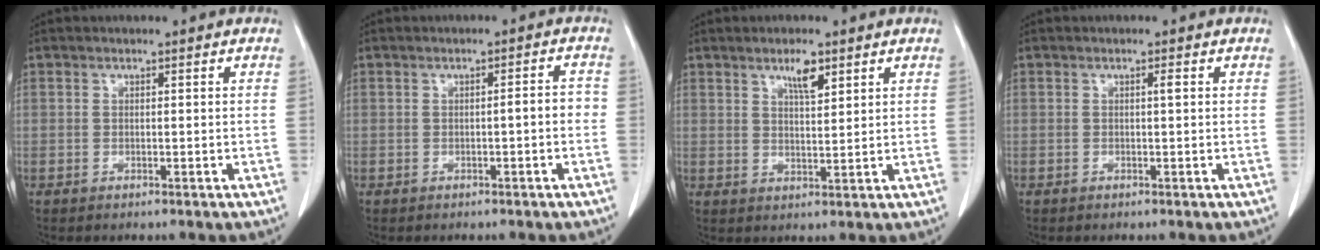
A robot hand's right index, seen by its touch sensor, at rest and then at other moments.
{"total": 2.2, "force": [-0.5, 0.4, 2.1], "torque": [-0.026, 0.004, -0.008]}
{"total": 3.9, "force": [2.5, 0.9, 2.9], "torque": [-0.052, -0.001, 0.043]}
{"total": 0.6, "force": [0.2, -0.1, 0.5], "torque": [-0.007, 0.001, 0.005]}